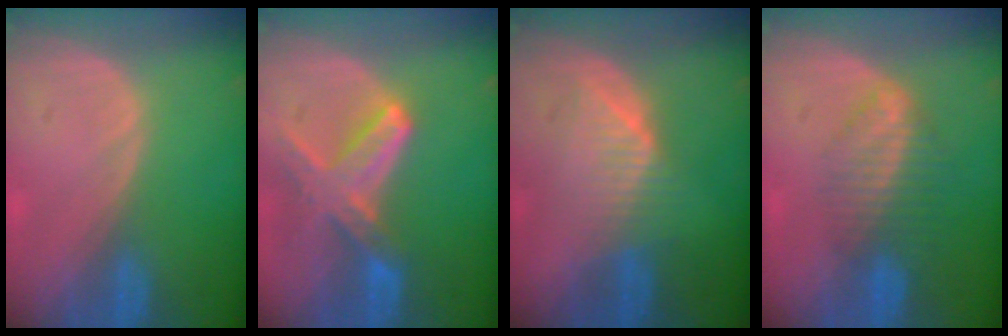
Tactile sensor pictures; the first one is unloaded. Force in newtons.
{"total": 8.1, "press": 7.1, "slide": 3.9}
{"total": 5.2, "press": 5.2, "slide": 0.4}
{"total": 6.8, "press": 5.8, "slide": 3.5}